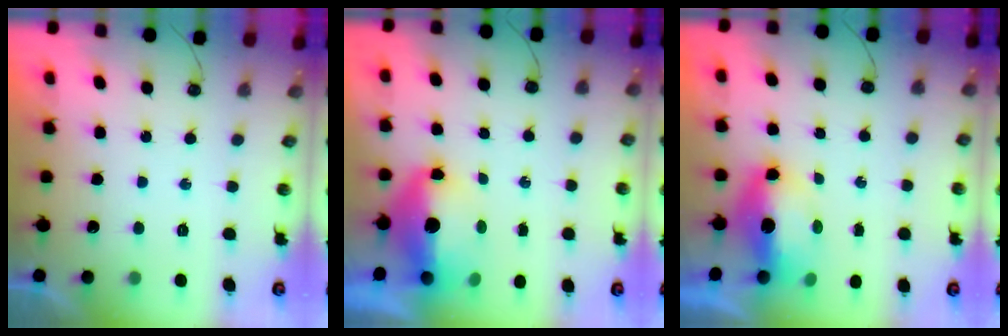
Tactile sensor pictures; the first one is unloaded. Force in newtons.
{"total": 11.2, "press": 11.1, "slide": 2.0}
{"total": 7.8, "press": 7.7, "slide": 1.4}